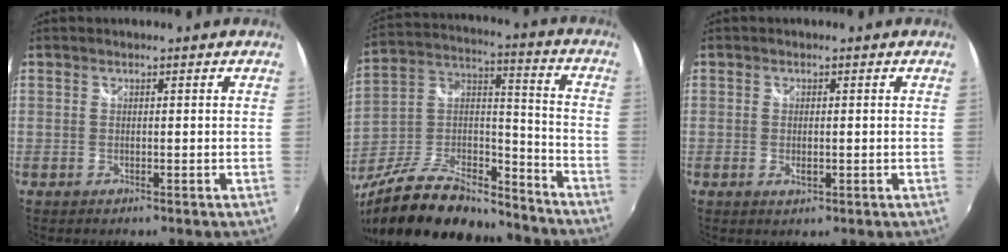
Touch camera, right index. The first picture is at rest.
{"total": 25.3, "force": [-18.9, 9.4, 13.9], "torque": [-0.270, 0.008, -0.302]}
{"total": 2.0, "force": [-0.4, 1.0, 1.6], "torque": [-0.028, -0.004, -0.005]}